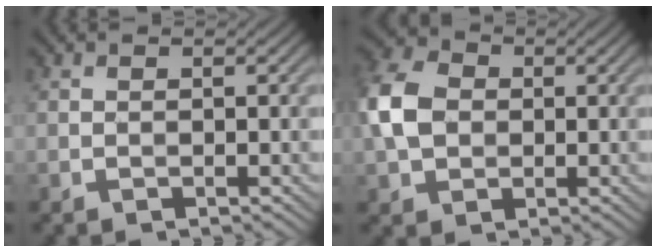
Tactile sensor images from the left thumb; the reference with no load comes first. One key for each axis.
{"total": 7.2, "fx": 0.4, "fy": 5.7, "fz": 4.5, "tx": -0.124, "ty": 0.012, "tz": -0.004}